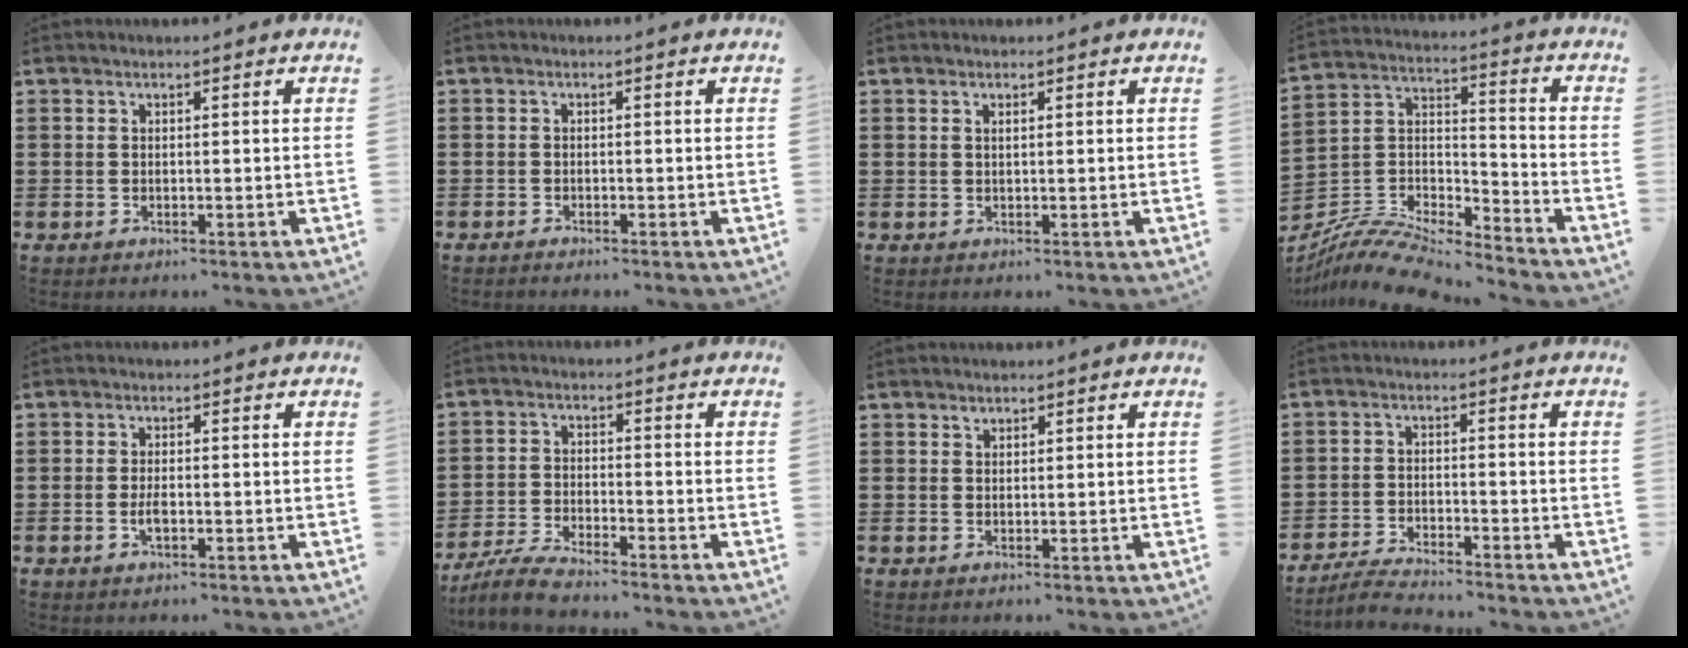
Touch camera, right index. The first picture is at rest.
{"total": 0.8, "force": [-0.8, 0.0, 0.0], "torque": [-0.002, -0.002, -0.015]}
{"total": 0.6, "force": [0.2, 0.1, 0.5], "torque": [-0.012, 0.000, 0.005]}
{"total": 9.7, "force": [-9.1, 1.9, 2.8], "torque": [-0.060, 0.018, -0.183]}
{"total": 2.3, "force": [-0.7, 0.7, 2.1], "torque": [-0.047, -0.004, -0.015]}
{"total": 4.8, "force": [-4.5, 0.1, 1.5], "torque": [-0.041, -0.007, -0.090]}
{"total": 0.7, "force": [0.6, 0.4, 0.0], "torque": [-0.002, 0.001, 0.012]}
{"total": 3.7, "force": [-3.7, 0.3, 0.6], "torque": [-0.020, 0.003, -0.078]}